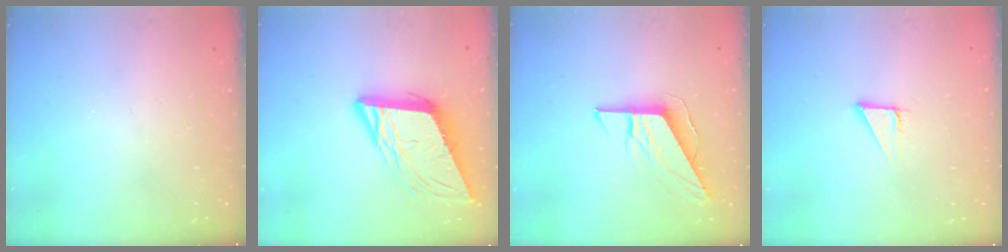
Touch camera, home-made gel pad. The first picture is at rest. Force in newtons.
{"total": 11.6, "press": 11.2, "slide": 2.9}
{"total": 9.2, "press": 9.2, "slide": 0.6}
{"total": 2.9, "press": 2.9, "slide": 0.1}